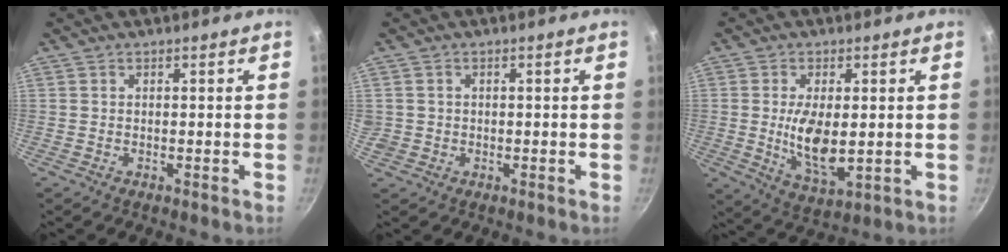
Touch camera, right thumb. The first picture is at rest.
{"total": 2.1, "force": [-0.1, 2.0, 0.6], "torque": [-0.009, 0.003, 0.000]}
{"total": 9.7, "force": [0.1, 4.4, 8.6], "torque": [-0.158, -0.016, 0.009]}